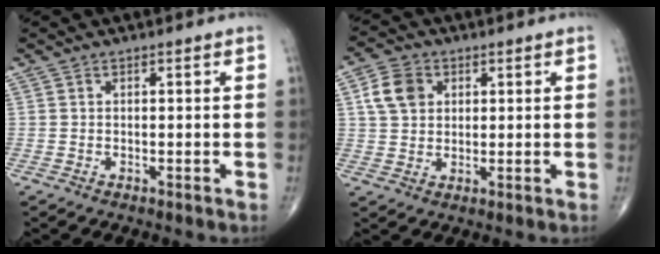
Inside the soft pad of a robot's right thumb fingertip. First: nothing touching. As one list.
[{"total": 6.7, "force": [2.0, 5.2, 3.7], "torque": [-0.054, 0.002, 0.036]}]